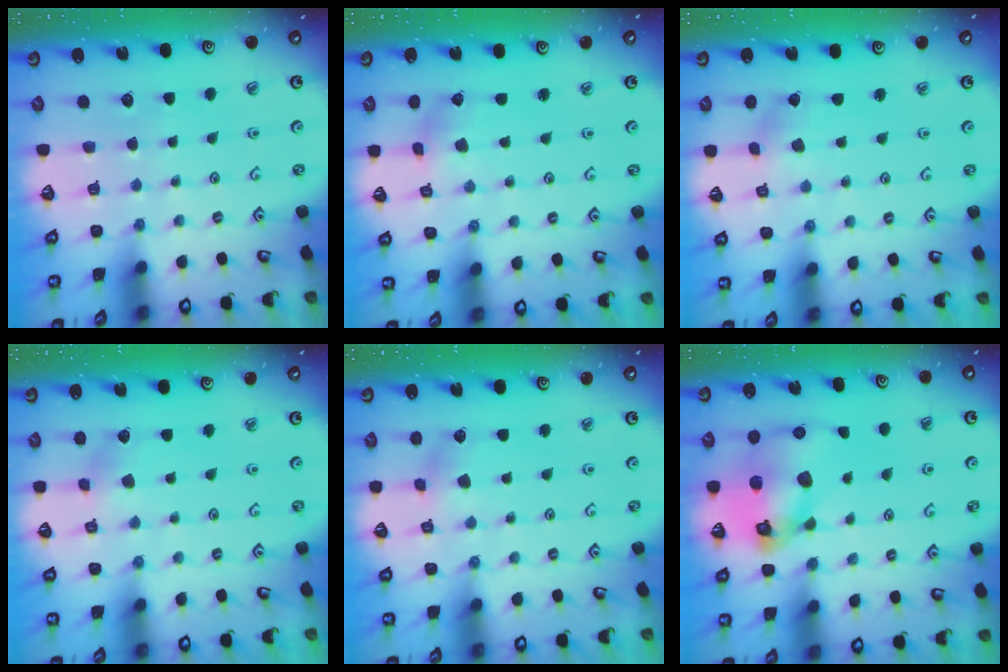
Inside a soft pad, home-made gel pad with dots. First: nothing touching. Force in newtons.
{"total": 1.4, "press": 1.4, "slide": 0.1}
{"total": 1.3, "press": 1.3, "slide": 0.1}
{"total": 3.2, "press": 3.2, "slide": 0.4}
{"total": 3.4, "press": 3.4, "slide": 0.4}
{"total": 16.0, "press": 15.9, "slide": 2.1}